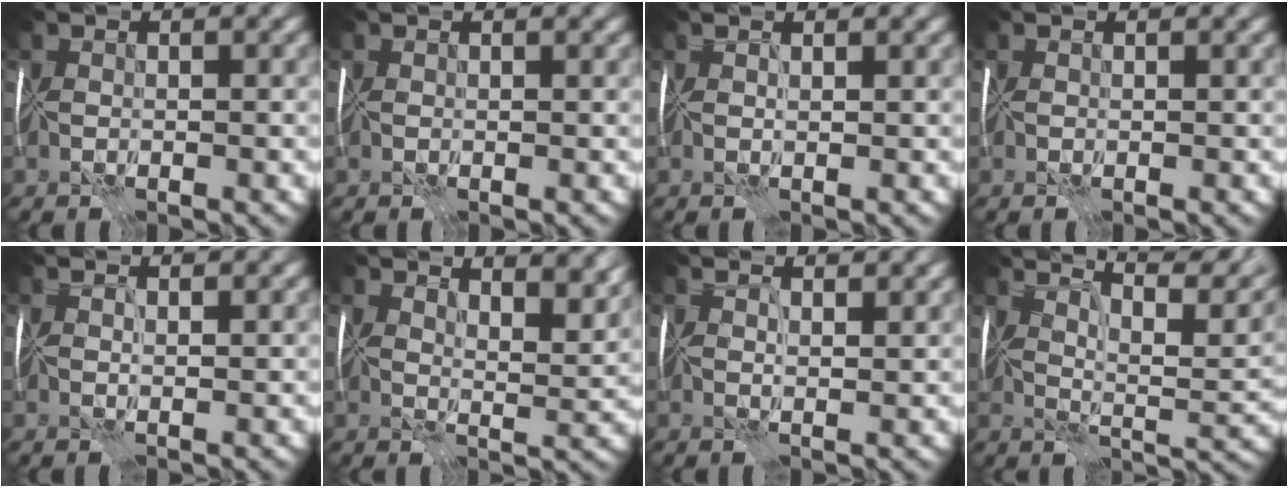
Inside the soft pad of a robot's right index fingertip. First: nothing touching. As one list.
[{"total": 1.4, "force": [1.2, 0.4, 0.7], "torque": [-0.004, 0.001, 0.014]}, {"total": 1.5, "force": [1.1, 0.3, 1.0], "torque": [-0.011, 0.002, 0.008]}, {"total": 1.1, "force": [1.0, 0.4, 0.3], "torque": [0.000, 0.001, 0.014]}, {"total": 2.4, "force": [1.8, 0.7, 1.5], "torque": [-0.017, 0.011, 0.008]}, {"total": 8.3, "force": [6.1, 2.9, 4.8], "torque": [-0.047, 0.021, 0.067]}, {"total": 4.1, "force": [2.9, 1.4, 2.5], "torque": [-0.026, 0.021, 0.021]}, {"total": 10.5, "force": [7.3, 2.6, 7.2], "torque": [-0.105, 0.027, 0.093]}]